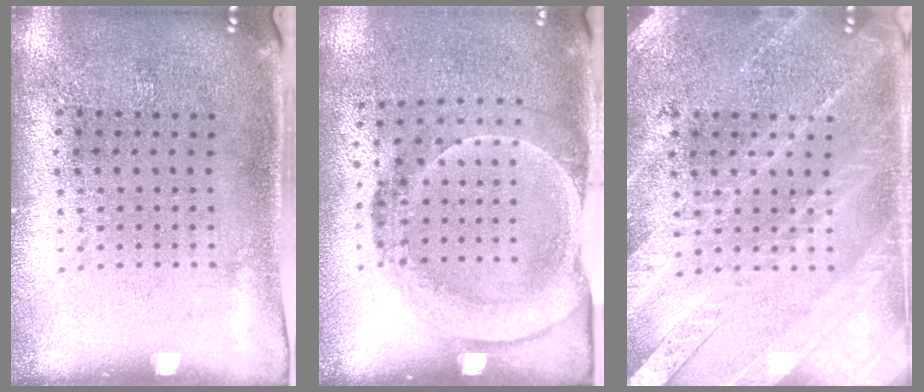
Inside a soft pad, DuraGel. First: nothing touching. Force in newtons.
{"total": 1.7, "press": 1.3, "slide": 1.1}
{"total": 4.4, "press": 4.3, "slide": 0.7}